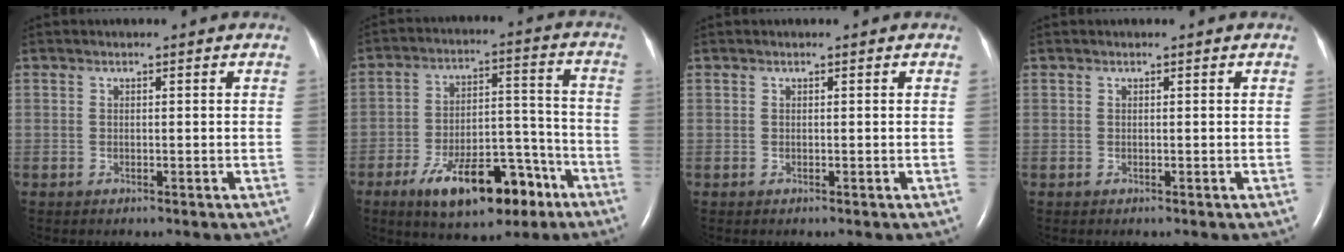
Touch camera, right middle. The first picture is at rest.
{"total": 15.1, "force": [-8.9, 6.2, 10.5], "torque": [-0.160, 0.018, -0.132]}
{"total": 0.0}
{"total": 0.0}